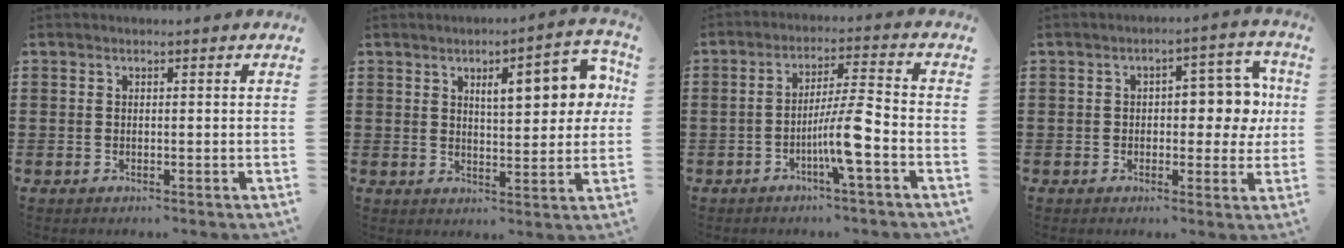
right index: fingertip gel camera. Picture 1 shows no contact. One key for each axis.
{"total": 8.6, "fx": 3.2, "fy": 3.0, "fz": 7.4, "tx": -0.108, "ty": -0.006, "tz": 0.044}
{"total": 7.4, "fx": -3.1, "fy": 0.1, "fz": 6.8, "tx": -0.125, "ty": -0.002, "tz": -0.060}
{"total": 7.7, "fx": 0.6, "fy": 4.4, "fz": 6.2, "tx": -0.080, "ty": 0.000, "tz": 0.001}